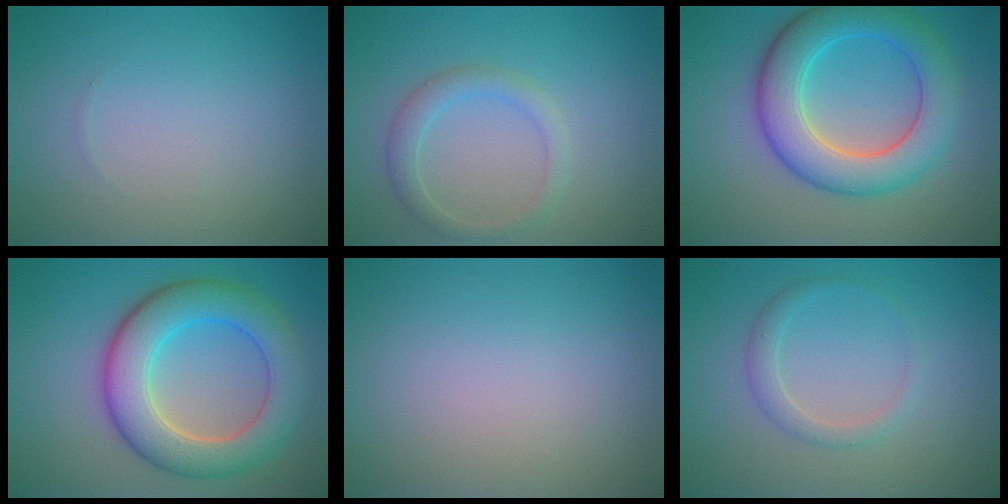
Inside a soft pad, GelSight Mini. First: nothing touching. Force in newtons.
{"total": 2.2, "press": 2.1, "slide": 0.1}
{"total": 7.5, "press": 7.5, "slide": 0.3}
{"total": 7.8, "press": 7.8, "slide": 0.4}
{"total": 0.0}
{"total": 1.6, "press": 1.6, "slide": 0.1}